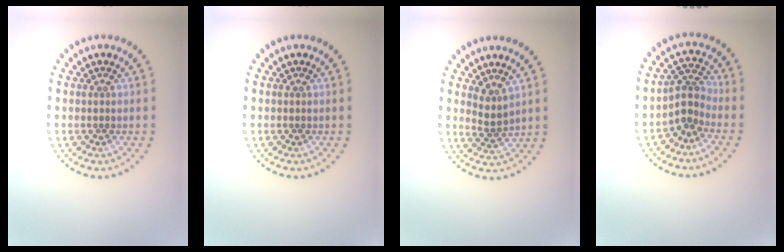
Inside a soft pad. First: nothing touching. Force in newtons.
{"total": 0.0}
{"total": 1.8, "press": 1.1, "slide": 1.4}
{"total": 2.5, "press": 1.8, "slide": 1.7}